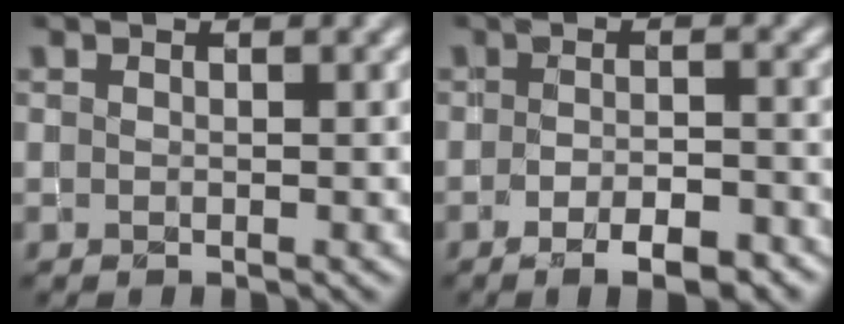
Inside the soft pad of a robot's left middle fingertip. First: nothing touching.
{"total": 4.1, "force": [-2.5, 1.2, 3.0], "torque": [-0.047, 0.002, -0.033]}